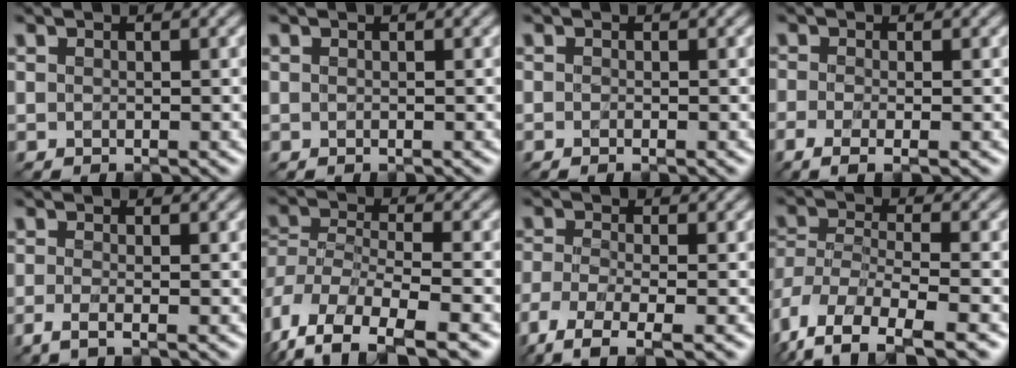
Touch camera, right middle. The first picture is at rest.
{"total": 0.0}
{"total": 0.5, "force": [-0.5, 0.0, 0.2], "torque": [-0.007, -0.007, -0.010]}
{"total": 2.5, "force": [-1.2, 0.7, 2.1], "torque": [-0.044, -0.015, -0.028]}
{"total": 1.9, "force": [-0.9, 0.5, 1.6], "torque": [-0.033, -0.012, -0.024]}
{"total": 11.2, "force": [-7.2, 5.2, 6.8], "torque": [-0.137, -0.021, -0.117]}
{"total": 5.1, "force": [-3.5, 1.2, 3.4], "torque": [-0.073, -0.015, -0.078]}
{"total": 9.8, "force": [-6.4, 4.2, 6.2], "torque": [-0.132, -0.022, -0.113]}